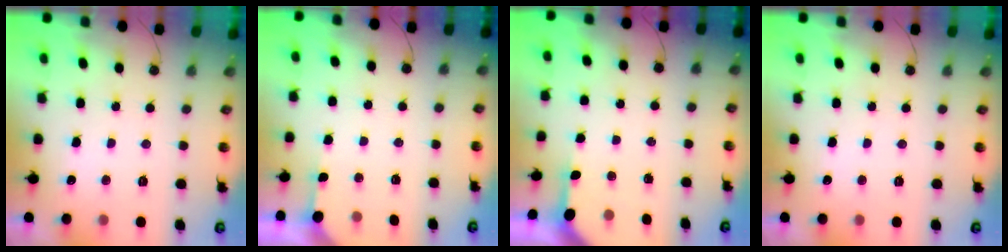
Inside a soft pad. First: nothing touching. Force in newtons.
{"total": 2.3, "press": 2.3, "slide": 0.3}
{"total": 3.1, "press": 3.1, "slide": 0.2}
{"total": 0.0}